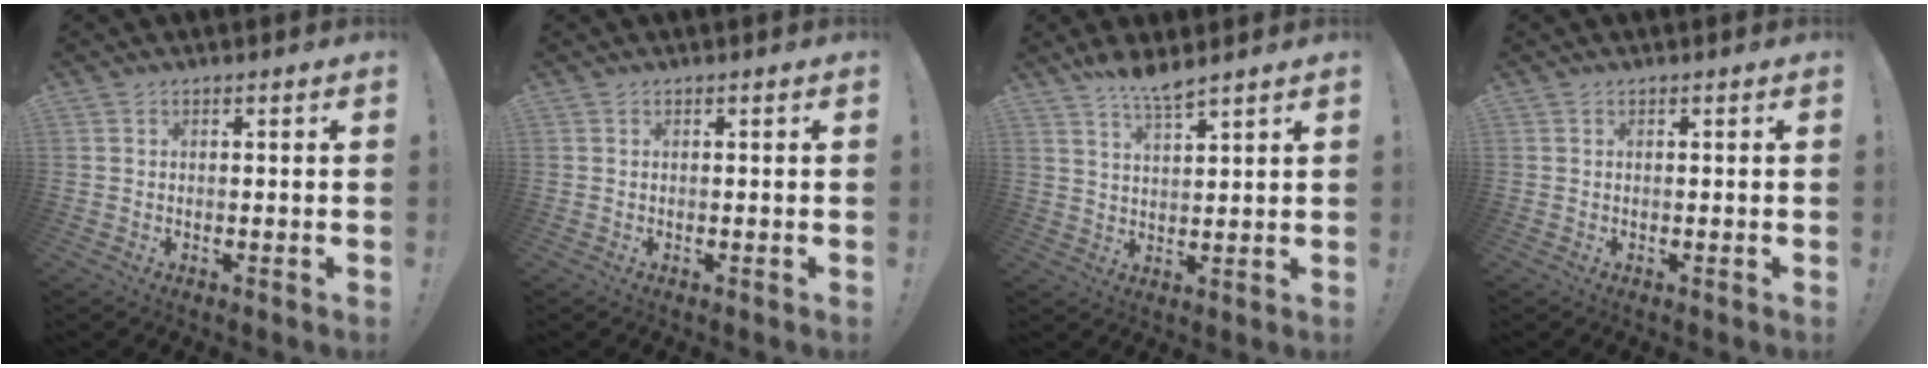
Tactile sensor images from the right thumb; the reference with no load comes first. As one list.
[{"total": 0.0}, {"total": 6.1, "force": [5.3, 0.4, 3.0], "torque": [-0.054, -0.035, 0.091]}, {"total": 0.0}]